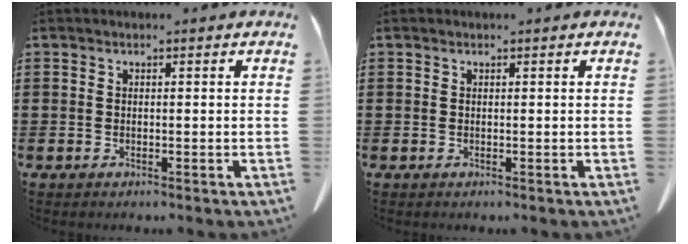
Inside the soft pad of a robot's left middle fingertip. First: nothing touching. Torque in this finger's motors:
{"motor_torque": [-0.23, 0.02, 0.02, 0.00]}